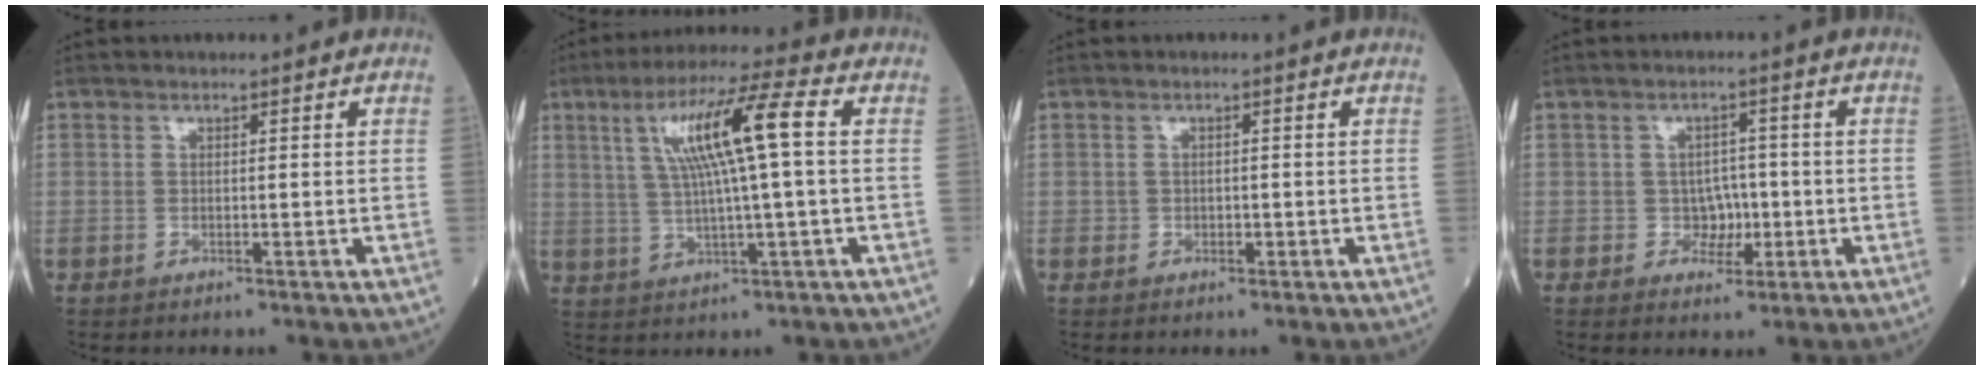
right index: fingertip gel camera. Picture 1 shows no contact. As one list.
[{"total": 11.3, "force": [2.5, 0.2, 11.1], "torque": [-0.202, 0.020, 0.045]}, {"total": 1.0, "force": [-0.2, 0.9, 0.5], "torque": [-0.006, 0.002, -0.003]}, {"total": 3.3, "force": [-0.7, 2.9, 1.5], "torque": [-0.011, 0.008, -0.008]}]